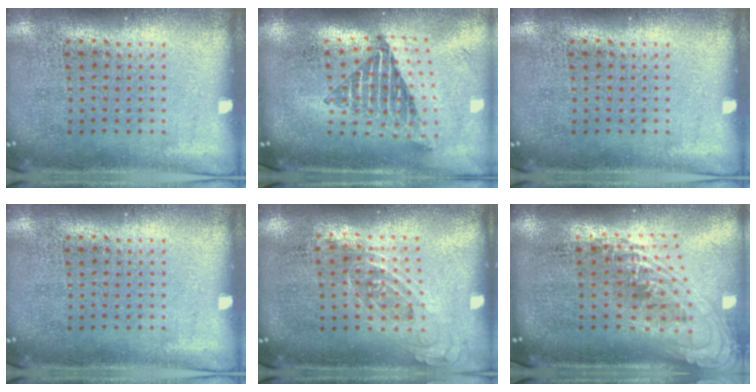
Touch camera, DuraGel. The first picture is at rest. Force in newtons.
{"total": 2.2, "press": 1.6, "slide": 1.5}
{"total": 0.0}
{"total": 0.0}
{"total": 0.6, "press": 0.6, "slide": 0.3}
{"total": 2.3, "press": 1.7, "slide": 1.6}